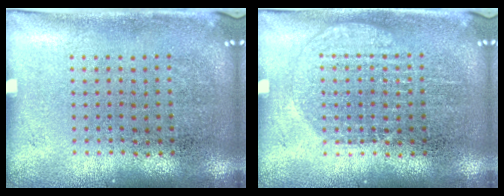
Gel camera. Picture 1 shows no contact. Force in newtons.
{"total": 1.9, "press": 1.8, "slide": 0.4}